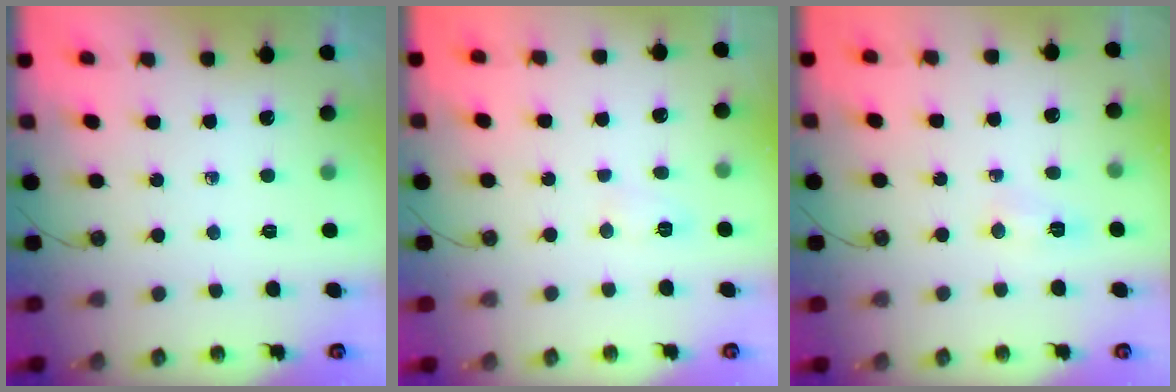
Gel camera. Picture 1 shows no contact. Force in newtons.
{"total": 9.1, "press": 5.5, "slide": 7.3}
{"total": 4.9, "press": 4.8, "slide": 0.6}